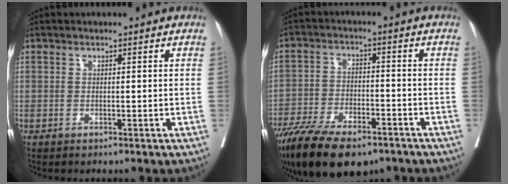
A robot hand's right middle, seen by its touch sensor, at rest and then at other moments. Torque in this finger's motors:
{"motor_torque": [1.12, -1.02, 0.27, 0.20]}